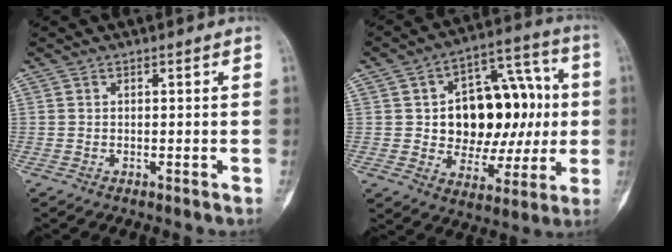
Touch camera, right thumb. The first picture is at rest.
{"total": 21.0, "force": [1.6, 13.7, 15.9], "torque": [-0.177, 0.029, 0.035]}